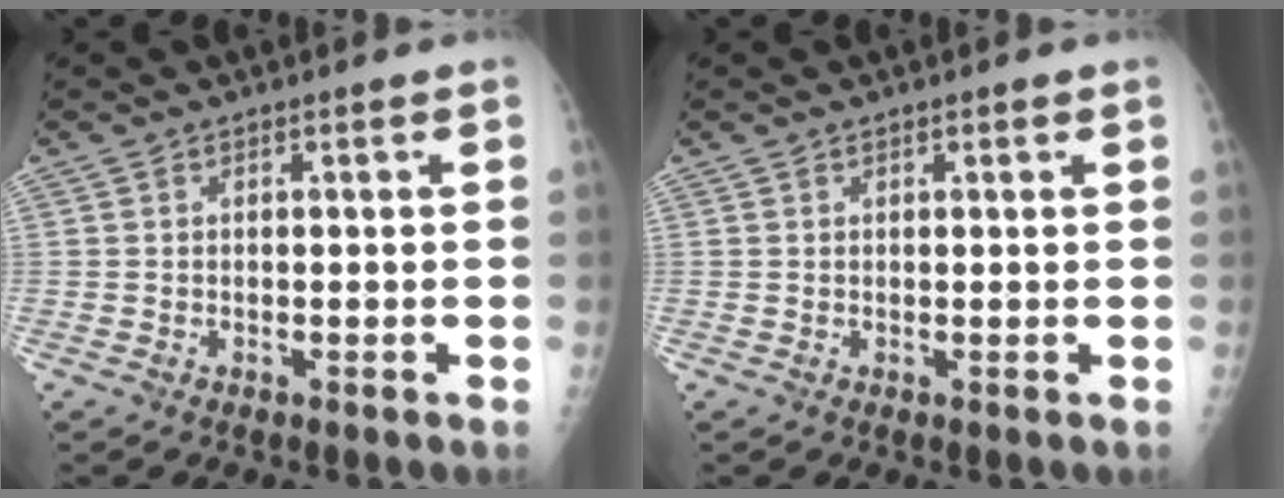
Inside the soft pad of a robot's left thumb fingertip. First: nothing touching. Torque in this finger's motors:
{"motor_torque": [-0.22, -0.02, -0.15, -0.05, -0.02]}